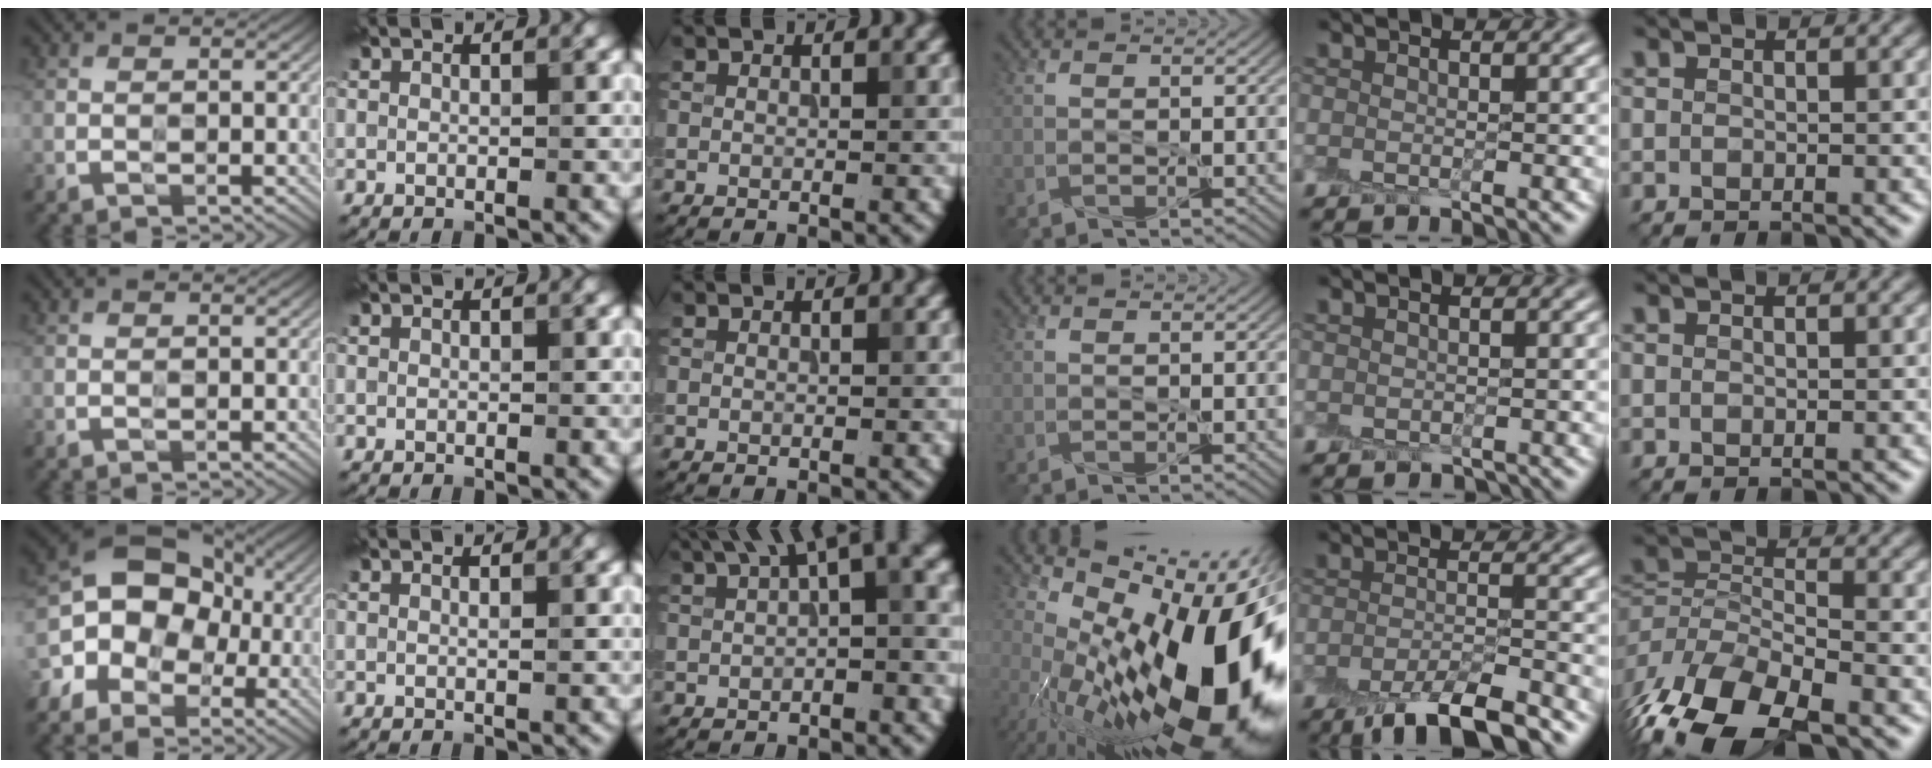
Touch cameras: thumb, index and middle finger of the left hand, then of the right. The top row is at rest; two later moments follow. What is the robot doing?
{"motion": "peel", "object": "cling film"}